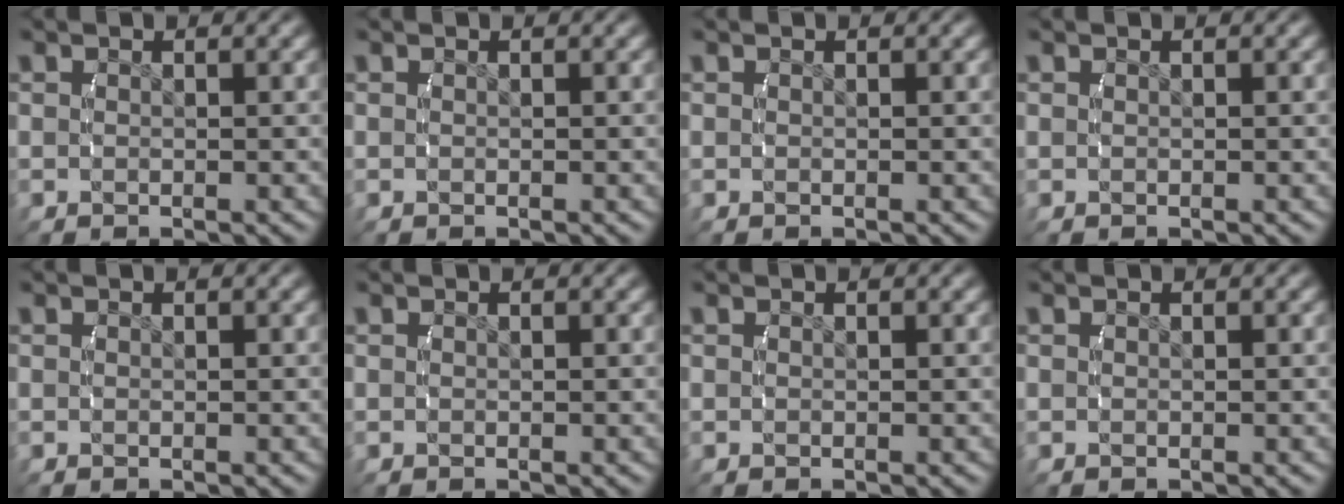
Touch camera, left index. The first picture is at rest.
{"total": 1.1, "force": [-0.1, -1.0, -0.5], "torque": [0.018, 0.000, 0.001]}
{"total": 0.0}
{"total": 0.0}
{"total": 0.0}
{"total": 0.0}
{"total": 0.0}
{"total": 0.0}